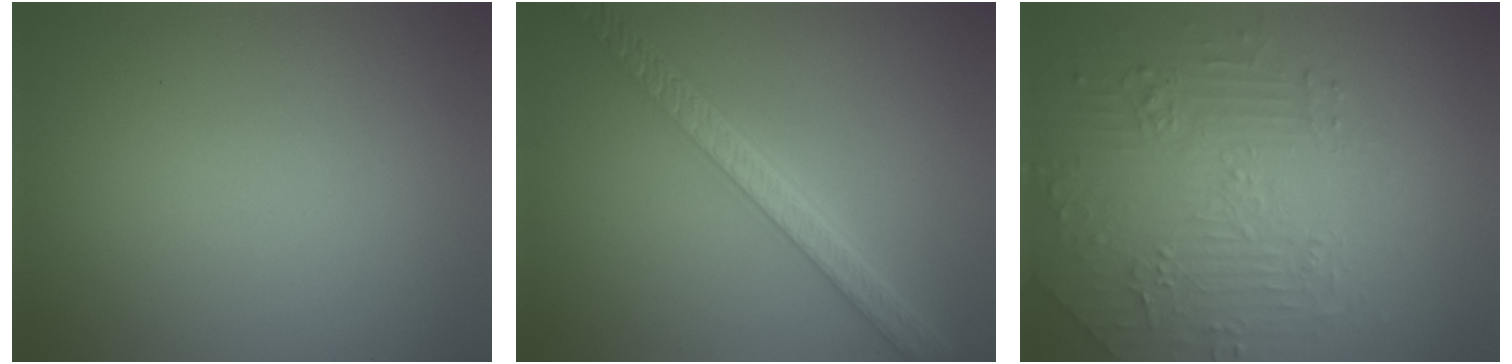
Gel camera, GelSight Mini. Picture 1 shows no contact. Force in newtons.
{"total": 5.0, "press": 4.2, "slide": 2.6}
{"total": 4.3, "press": 4.1, "slide": 1.1}